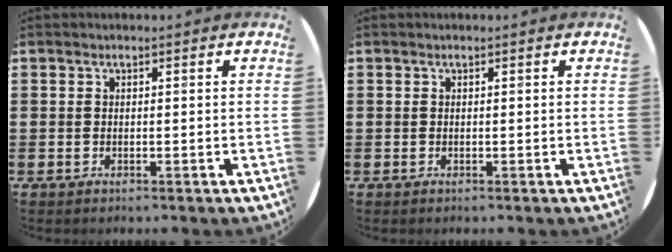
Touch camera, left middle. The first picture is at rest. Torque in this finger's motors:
{"motor_torque": [-0.09, 0.01, 0.00, -0.01]}